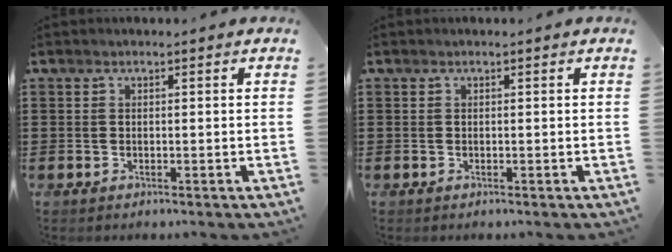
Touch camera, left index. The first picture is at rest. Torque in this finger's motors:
{"motor_torque": [0.00, 0.00, 0.00, 0.00]}